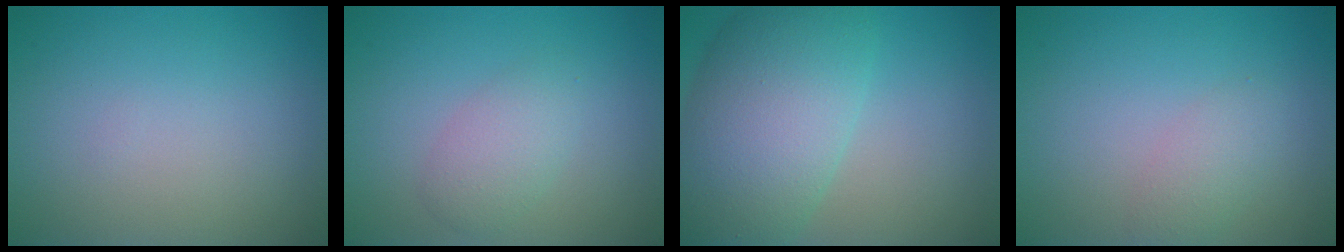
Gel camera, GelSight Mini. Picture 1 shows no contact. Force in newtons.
{"total": 2.4, "press": 2.4, "slide": 0.1}
{"total": 9.9, "press": 9.9, "slide": 0.3}
{"total": 1.7, "press": 1.7, "slide": 0.1}